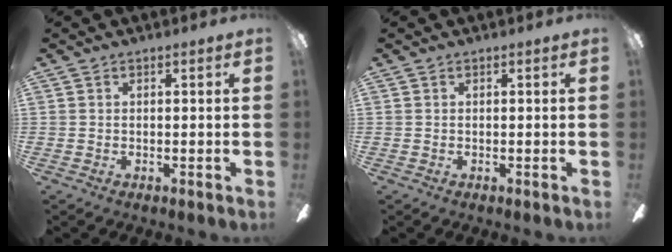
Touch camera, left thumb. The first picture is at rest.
{"total": 0.0}